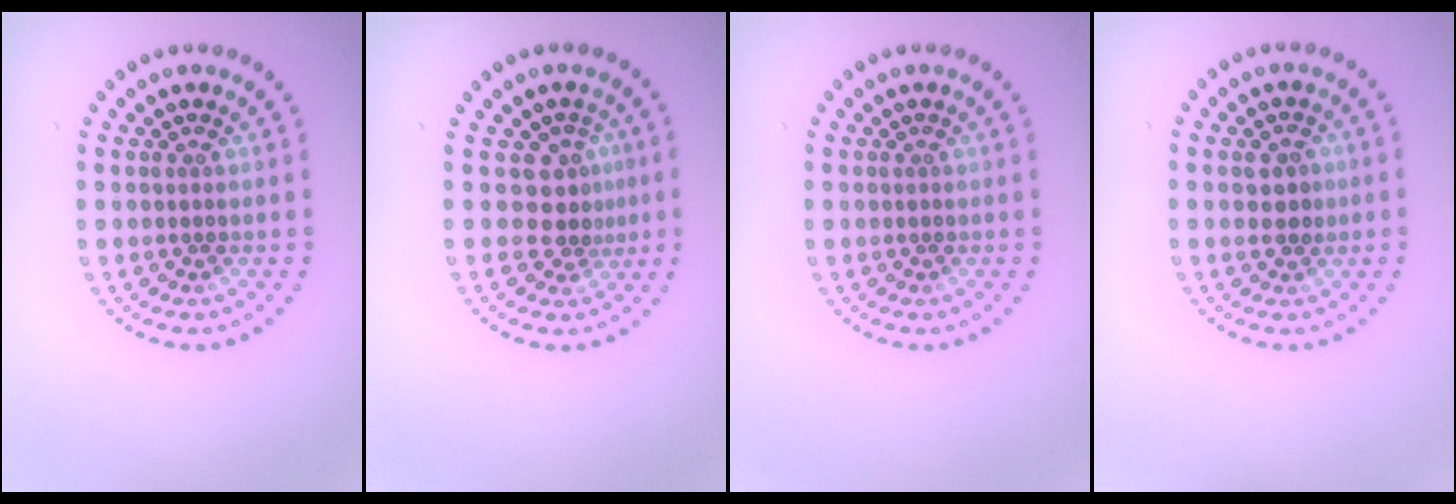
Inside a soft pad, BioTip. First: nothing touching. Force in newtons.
{"total": 2.6, "press": 1.9, "slide": 1.8}
{"total": 0.0}
{"total": 2.0, "press": 2.0, "slide": 0.3}